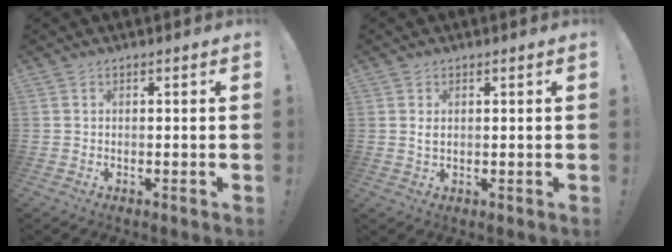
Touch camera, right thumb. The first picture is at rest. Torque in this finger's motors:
{"motor_torque": [-0.17, 0.14, -0.14, 0.12, 0.09]}